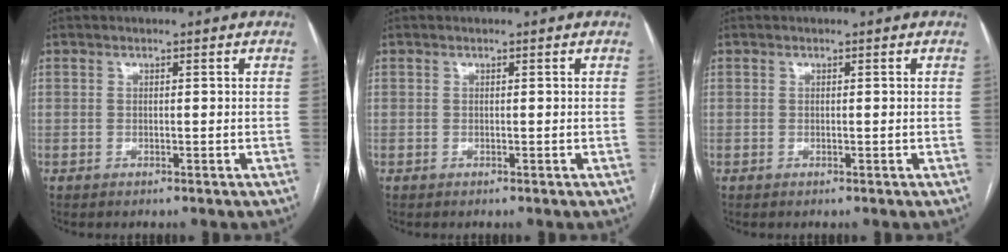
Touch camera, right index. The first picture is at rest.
{"total": 0.0}
{"total": 0.0}